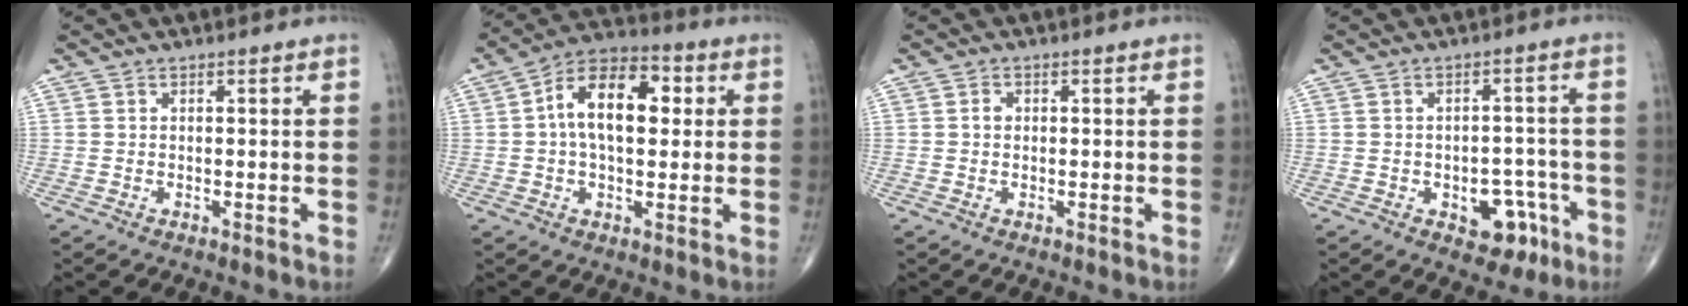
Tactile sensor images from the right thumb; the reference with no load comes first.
{"total": 13.2, "force": [1.9, 7.6, 10.7], "torque": [-0.162, 0.026, 0.020]}
{"total": 1.2, "force": [0.0, 1.0, 0.6], "torque": [-0.005, 0.003, -0.002]}
{"total": 7.4, "force": [-3.3, 4.8, 4.6], "torque": [-0.022, 0.029, -0.037]}